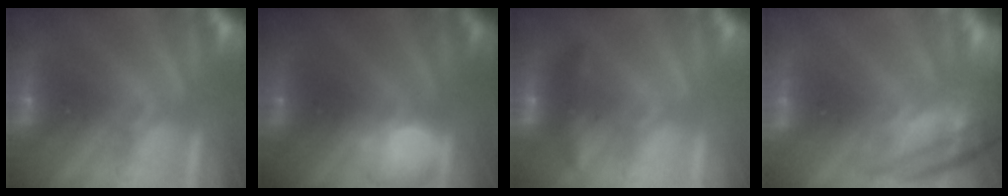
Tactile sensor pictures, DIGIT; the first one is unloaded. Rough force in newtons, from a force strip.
{"total": 2.5}
{"total": 4.3}
{"total": 5.9}